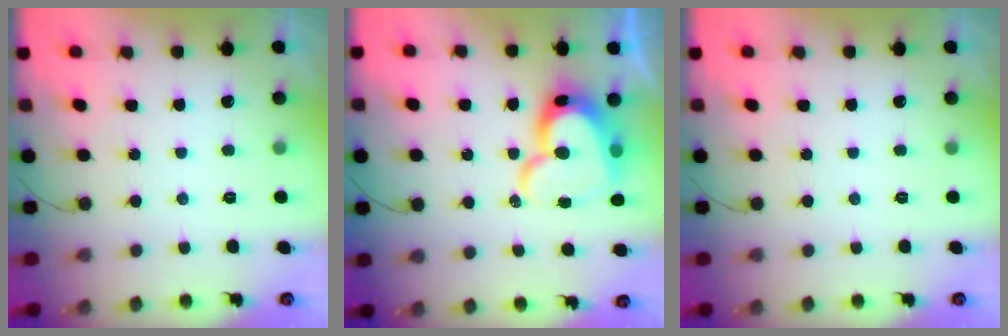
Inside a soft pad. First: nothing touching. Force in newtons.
{"total": 17.2, "press": 17.1, "slide": 1.2}
{"total": 0.0}